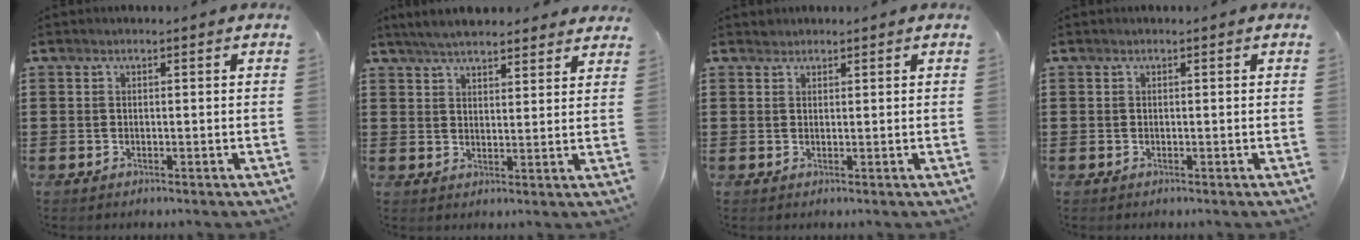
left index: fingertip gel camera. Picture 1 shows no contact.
{"total": 5.1, "force": [4.7, 1.2, 1.4], "torque": [-0.042, -0.005, 0.089]}
{"total": 0.9, "force": [0.8, 0.4, 0.0], "torque": [-0.002, 0.000, 0.017]}
{"total": 0.0}